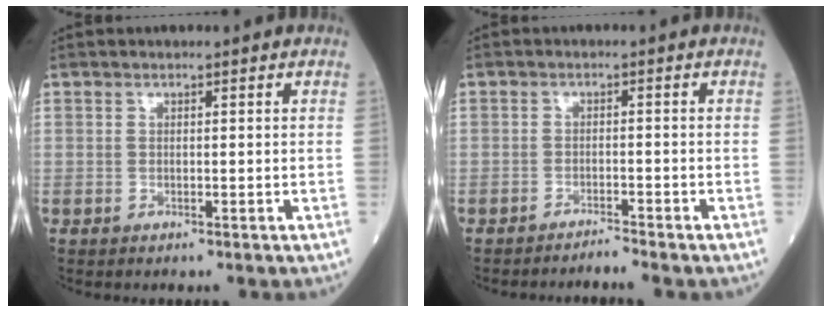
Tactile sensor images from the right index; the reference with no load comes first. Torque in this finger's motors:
{"motor_torque": [0.14, -0.20, 0.03, -0.01]}